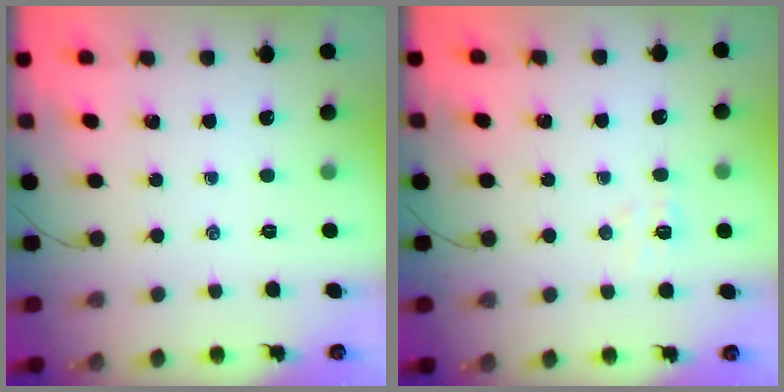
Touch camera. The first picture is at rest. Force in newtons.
{"total": 4.2, "press": 4.0, "slide": 1.2}